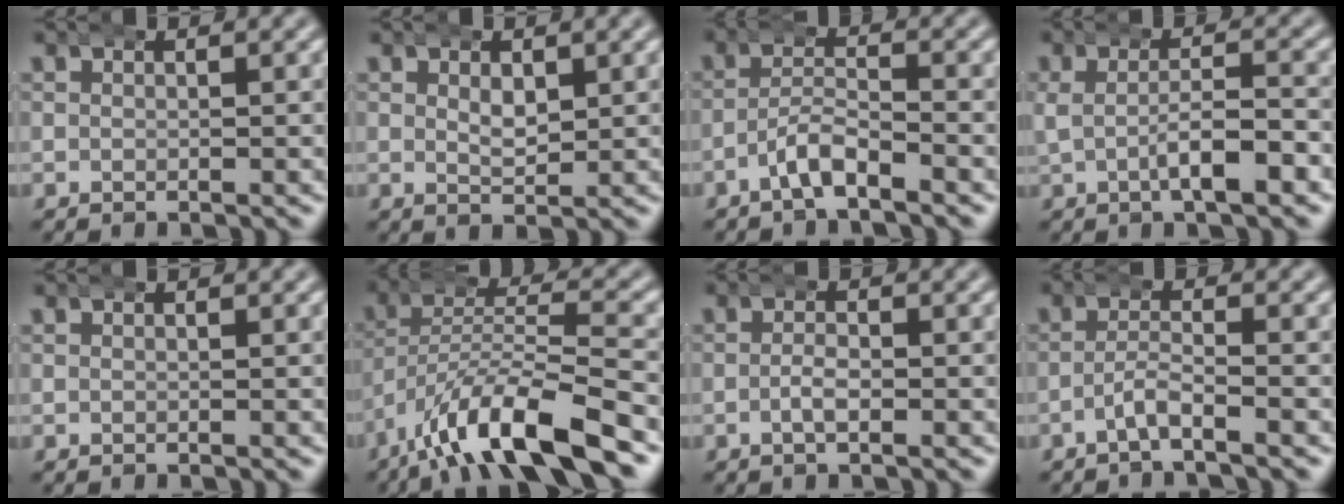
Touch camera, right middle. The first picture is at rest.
{"total": 2.1, "force": [0.8, 1.1, 1.6], "torque": [-0.024, -0.010, 0.019]}
{"total": 3.0, "force": [-2.4, 0.9, 1.5], "torque": [-0.017, 0.008, -0.053]}
{"total": 4.0, "force": [-0.8, 1.7, 3.5], "torque": [-0.052, 0.007, -0.016]}
{"total": 0.0}
{"total": 8.3, "force": [-4.8, 2.9, 6.0], "torque": [-0.110, -0.013, -0.078]}
{"total": 1.9, "force": [-1.1, 0.5, 1.4], "torque": [-0.021, -0.002, -0.023]}
{"total": 2.2, "force": [-1.8, -0.1, 1.3], "torque": [-0.018, 0.006, -0.037]}